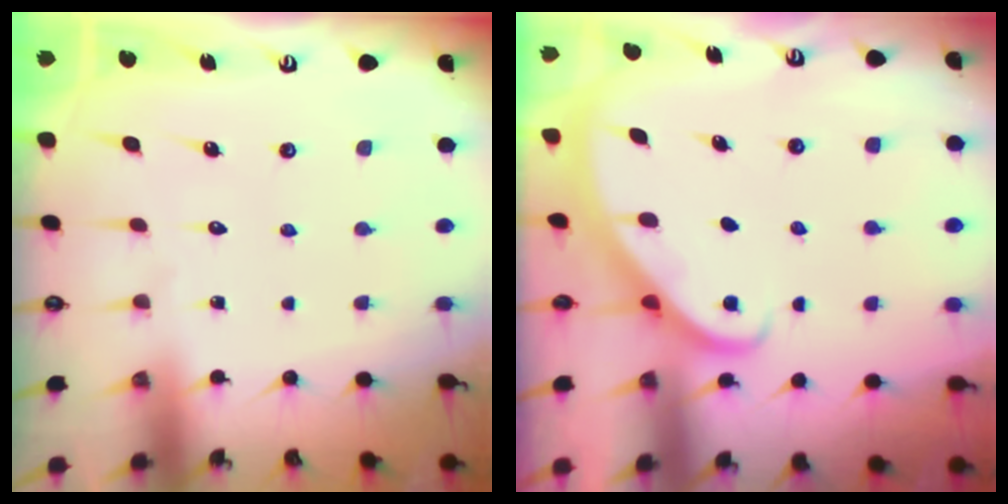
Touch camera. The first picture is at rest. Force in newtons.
{"total": 2.3, "press": 2.3, "slide": 0.2}